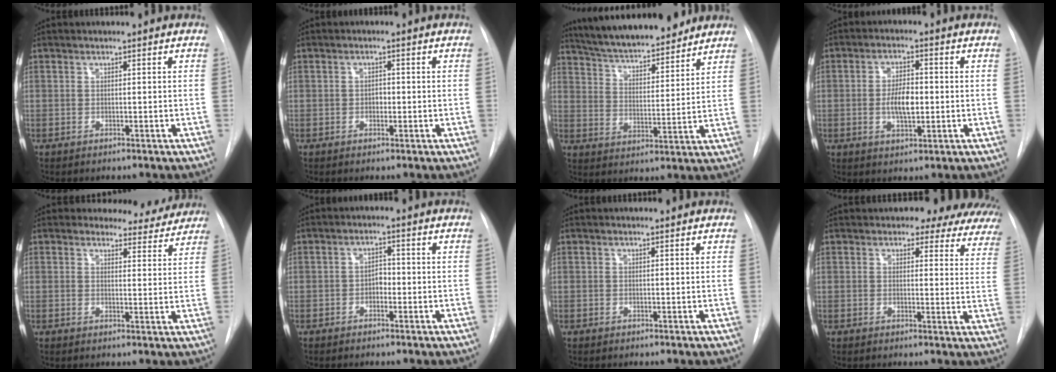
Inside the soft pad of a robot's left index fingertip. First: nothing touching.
{"total": 1.6, "force": [-1.1, 0.8, 0.7], "torque": [-0.009, -0.003, -0.017]}
{"total": 17.1, "force": [15.0, 3.2, 7.4], "torque": [-0.123, 0.006, 0.234]}
{"total": 5.6, "force": [-1.4, 2.1, 5.0], "torque": [-0.095, -0.004, -0.020]}
{"total": 6.3, "force": [5.8, 2.5, -0.2], "torque": [0.025, -0.022, 0.050]}
{"total": 2.3, "force": [-1.5, 1.2, 1.2], "torque": [-0.013, 0.002, -0.025]}
{"total": 0.7, "force": [-0.7, -0.1, -0.1], "torque": [0.002, -0.007, -0.009]}
{"total": 14.4, "force": [13.0, 5.1, 3.5], "torque": [-0.015, -0.047, 0.118]}